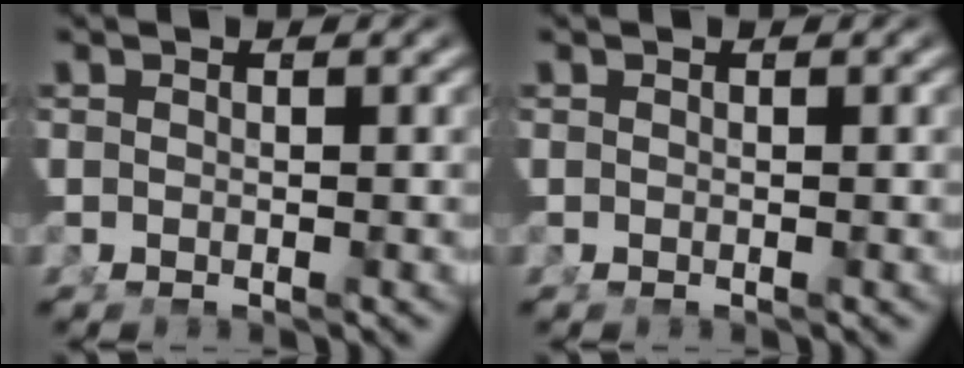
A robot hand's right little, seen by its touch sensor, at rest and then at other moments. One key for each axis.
{"total": 0.0}